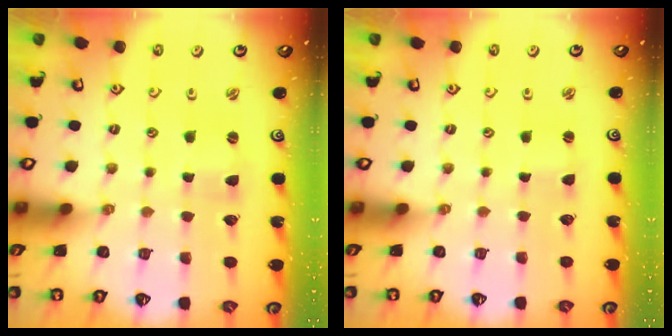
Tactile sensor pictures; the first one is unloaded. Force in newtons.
{"total": 0.0}